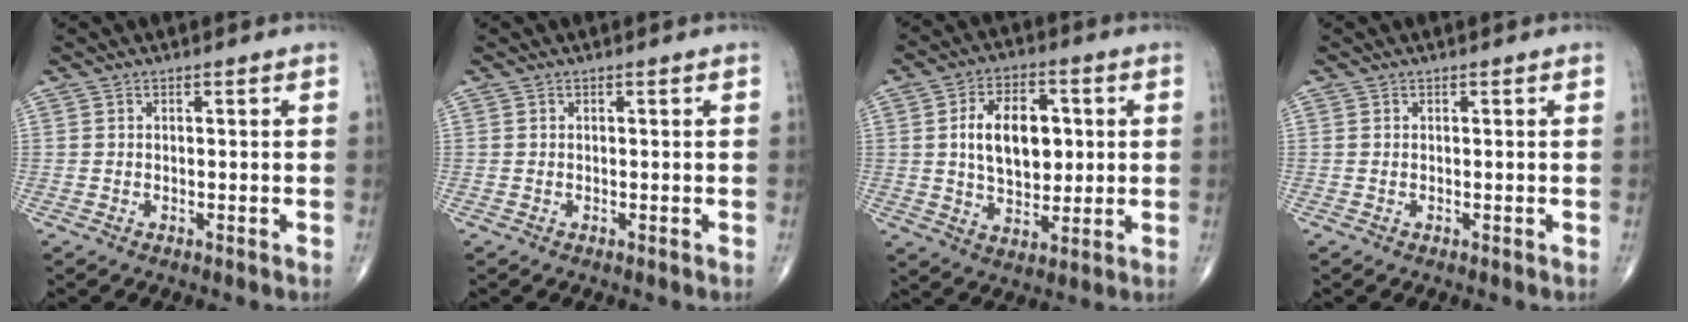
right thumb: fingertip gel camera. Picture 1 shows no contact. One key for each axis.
{"total": 0.0}
{"total": 13.0, "fx": 1.8, "fy": 7.9, "fz": 10.1, "tx": -0.139, "ty": 0.000, "tz": 0.032}
{"total": 0.0}